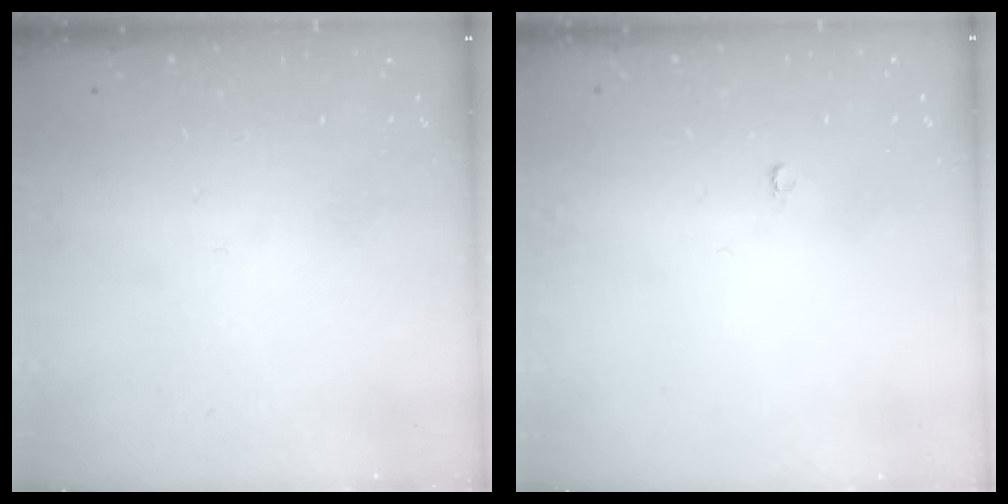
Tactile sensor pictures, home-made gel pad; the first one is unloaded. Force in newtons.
{"total": 2.1, "press": 2.1, "slide": 0.2}